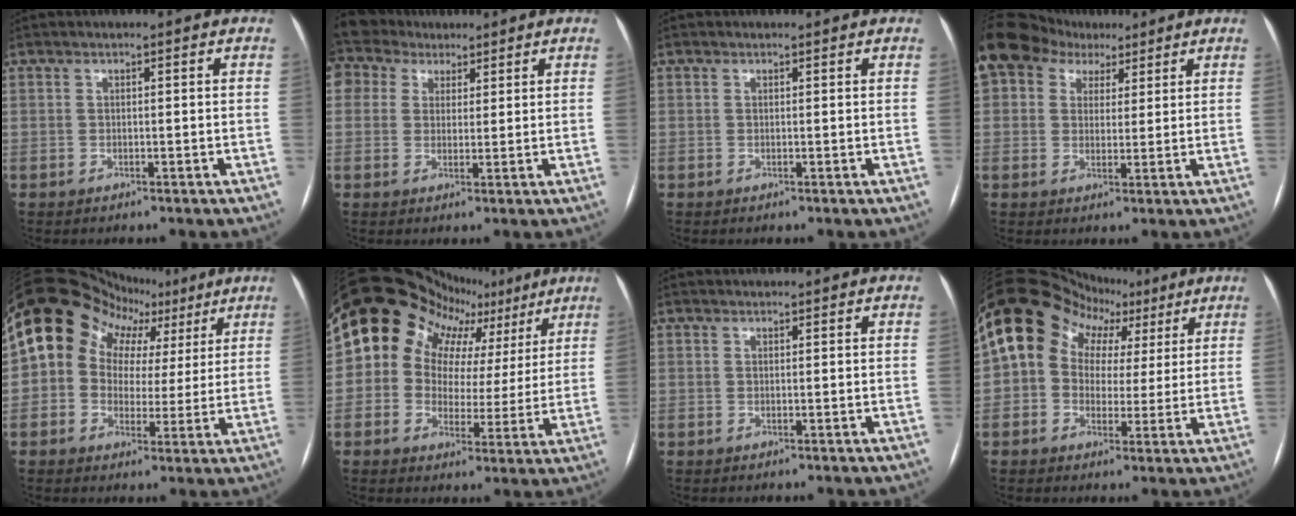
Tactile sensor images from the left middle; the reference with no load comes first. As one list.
[{"total": 6.6, "force": [4.6, 4.6, 0.7], "torque": [-0.020, 0.035, 0.090]}, {"total": 0.6, "force": [0.6, 0.2, 0.1], "torque": [-0.006, 0.005, 0.008]}, {"total": 20.5, "force": [11.2, 14.9, 8.5], "torque": [-0.254, 0.094, 0.204]}, {"total": 14.7, "force": [6.0, 12.1, 5.9], "torque": [-0.082, 0.071, 0.089]}, {"total": 18.6, "force": [10.5, 13.4, 7.4], "torque": [-0.111, 0.067, 0.128]}, {"total": 1.6, "force": [1.5, 0.1, 0.3], "torque": [-0.005, 0.020, 0.026]}, {"total": 13.6, "force": [4.9, 11.0, 6.2], "torque": [-0.097, 0.070, 0.078]}]